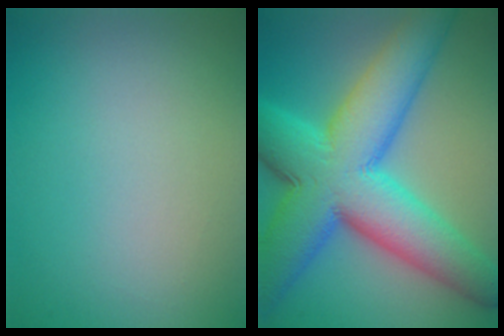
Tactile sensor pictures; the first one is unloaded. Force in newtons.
{"total": 13.8, "press": 13.8, "slide": 0.2}